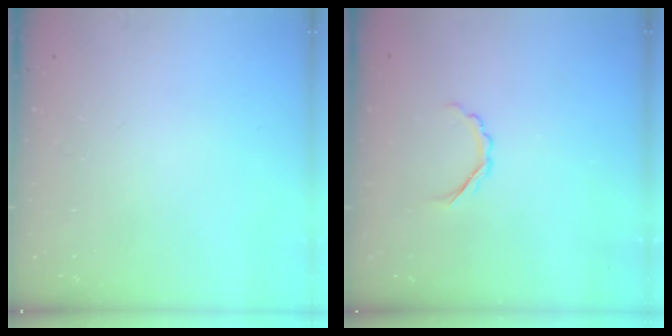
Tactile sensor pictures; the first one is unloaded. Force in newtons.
{"total": 2.7, "press": 2.6, "slide": 0.8}